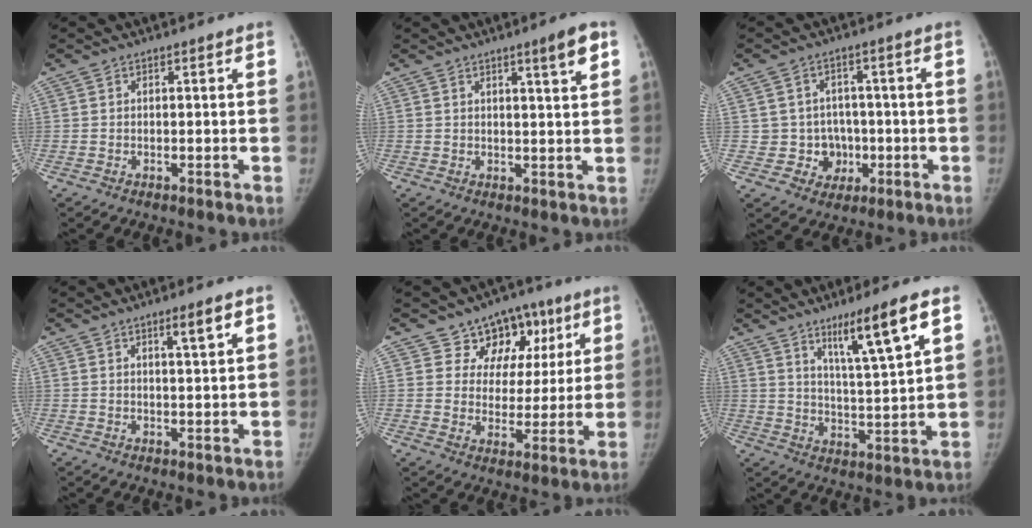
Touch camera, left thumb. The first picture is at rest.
{"total": 4.7, "force": [2.6, 0.3, 3.9], "torque": [-0.051, -0.016, 0.037]}
{"total": 3.0, "force": [-0.7, 2.8, 0.8], "torque": [0.009, 0.008, -0.008]}
{"total": 3.8, "force": [2.1, 0.4, 3.1], "torque": [-0.047, -0.012, 0.034]}
{"total": 12.1, "force": [6.6, 9.2, 4.4], "torque": [-0.004, -0.015, 0.097]}
{"total": 11.9, "force": [6.8, 0.7, 9.7], "torque": [-0.161, -0.040, 0.117]}